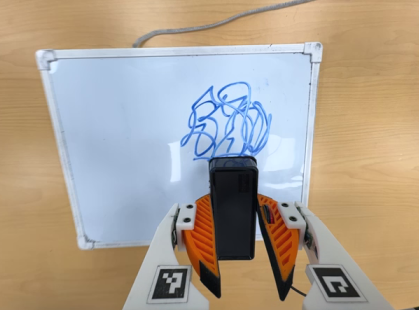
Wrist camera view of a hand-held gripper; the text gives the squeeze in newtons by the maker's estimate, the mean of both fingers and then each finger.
{"total": 6.1, "left": 5.7, "right": 6.4}